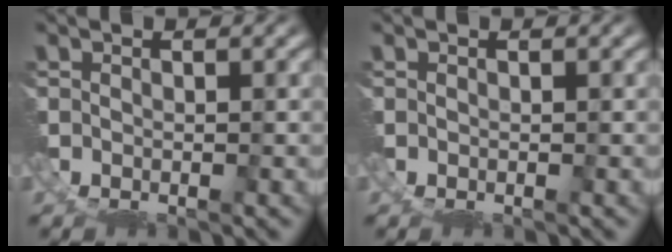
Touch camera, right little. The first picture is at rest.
{"total": 0.0}